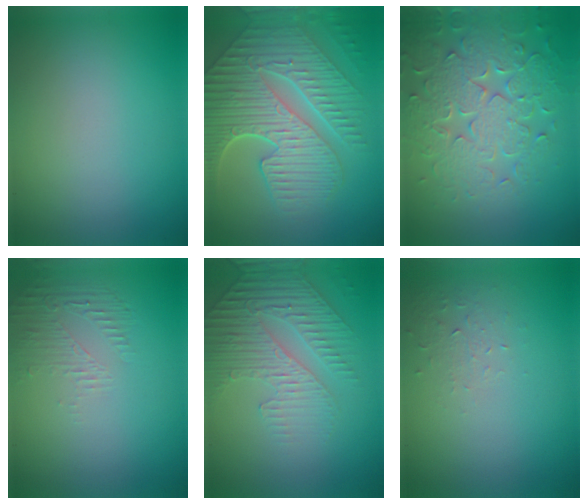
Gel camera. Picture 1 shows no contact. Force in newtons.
{"total": 9.8, "press": 6.5, "slide": 7.3}
{"total": 7.1, "press": 5.8, "slide": 4.1}
{"total": 1.6, "press": 0.4, "slide": 1.6}
{"total": 4.7, "press": 3.4, "slide": 3.3}
{"total": 1.0, "press": 0.4, "slide": 0.9}